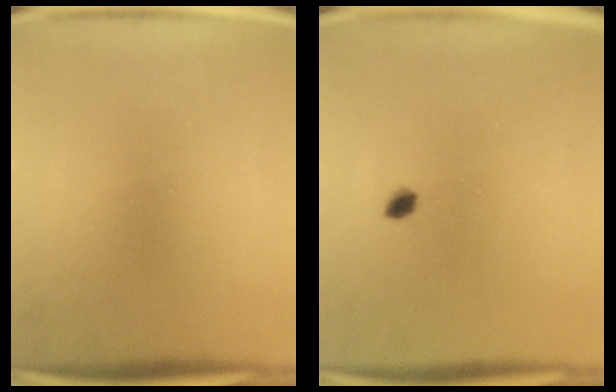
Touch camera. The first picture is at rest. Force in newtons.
{"total": 1.5}